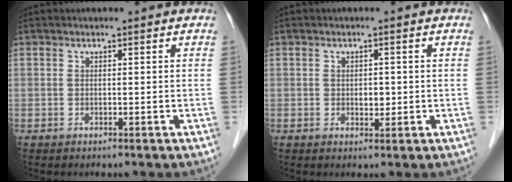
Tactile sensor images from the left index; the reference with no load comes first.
{"total": 1.8, "force": [0.0, 1.1, 1.4], "torque": [-0.021, 0.000, 0.002]}